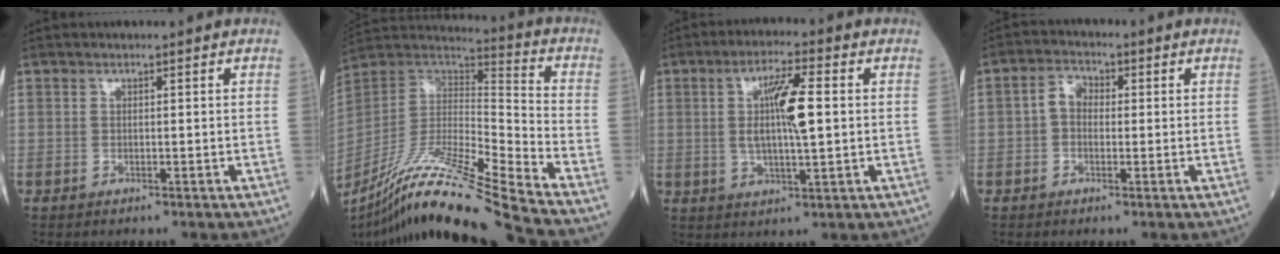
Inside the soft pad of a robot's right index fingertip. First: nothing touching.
{"total": 22.6, "force": [-18.6, -2.0, 12.6], "torque": [-0.250, -0.027, -0.341]}
{"total": 8.5, "force": [1.0, 1.2, 8.4], "torque": [-0.152, 0.004, 0.018]}
{"total": 3.4, "force": [-0.1, 2.4, 2.4], "torque": [-0.042, 0.018, -0.005]}